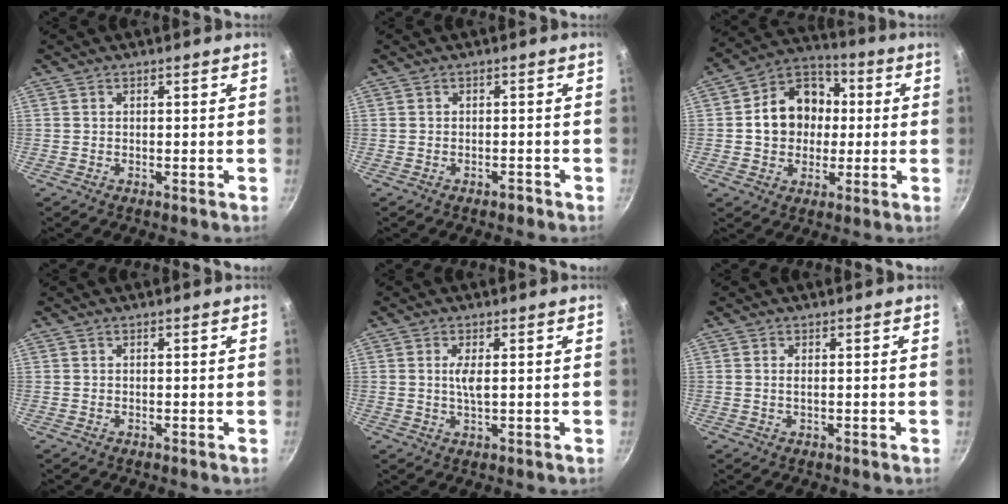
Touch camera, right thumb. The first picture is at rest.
{"total": 1.3, "force": [-1.0, 0.6, 0.6], "torque": [-0.005, 0.014, -0.010]}
{"total": 14.0, "force": [0.7, 11.6, 7.7], "torque": [-0.089, 0.026, -0.001]}
{"total": 0.0}
{"total": 3.0, "force": [0.5, 0.9, 2.8], "torque": [-0.056, -0.002, 0.011]}
{"total": 0.9, "force": [0.1, 0.3, 0.8], "torque": [-0.016, -0.001, 0.002]}